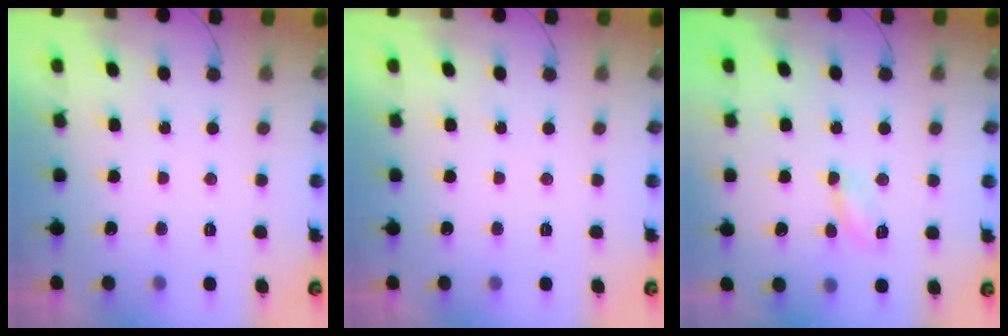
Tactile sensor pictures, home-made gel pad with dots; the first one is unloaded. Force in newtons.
{"total": 0.0}
{"total": 4.3, "press": 4.3, "slide": 0.6}